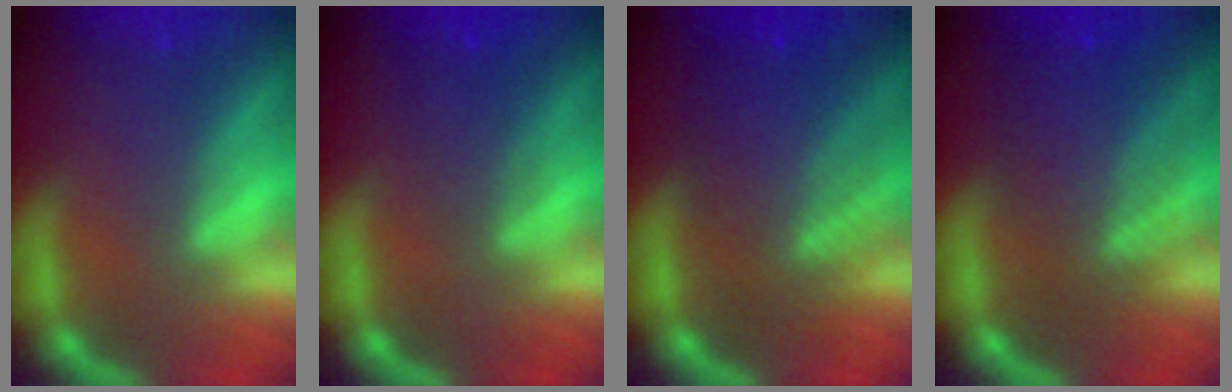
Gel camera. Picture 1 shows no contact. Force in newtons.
{"total": 2.5}
{"total": 7.6}
{"total": 6.6}